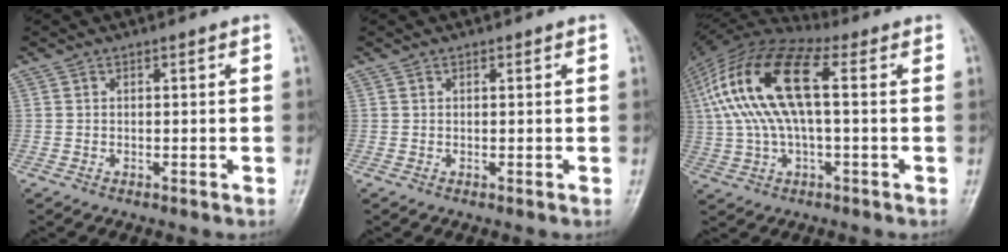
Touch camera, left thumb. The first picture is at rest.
{"total": 0.0}
{"total": 18.6, "force": [2.5, 7.7, 16.8], "torque": [-0.352, 0.039, 0.039]}